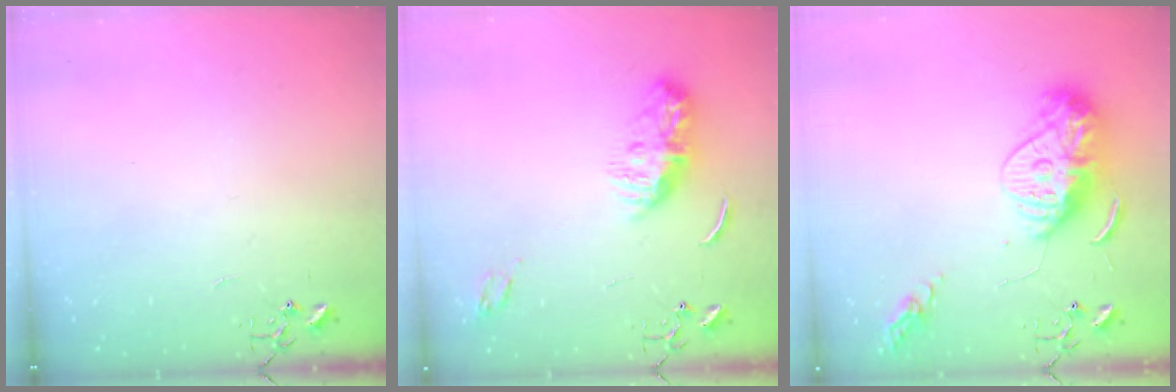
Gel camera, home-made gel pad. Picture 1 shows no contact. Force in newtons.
{"total": 10.4, "press": 10.4, "slide": 0.0}
{"total": 12.9, "press": 12.8, "slide": 1.3}